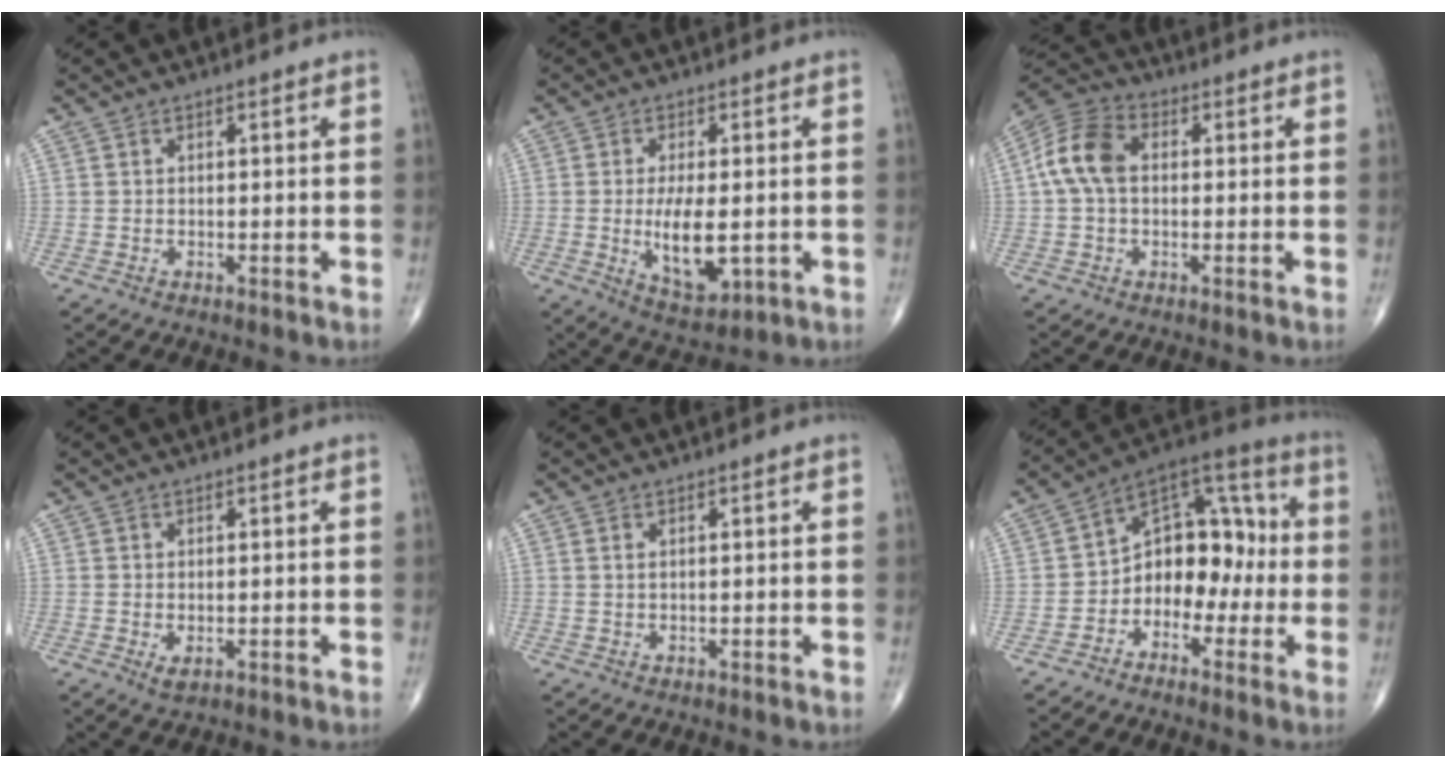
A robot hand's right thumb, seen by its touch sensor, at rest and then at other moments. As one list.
[{"total": 9.8, "force": [-1.2, 4.3, 8.7], "torque": [-0.139, -0.017, -0.012]}, {"total": 9.6, "force": [0.7, 6.4, 7.1], "torque": [-0.147, 0.029, 0.004]}, {"total": 1.8, "force": [-0.4, 0.9, 1.5], "torque": [-0.024, -0.005, -0.002]}, {"total": 0.8, "force": [0.3, 0.3, 0.6], "torque": [-0.014, 0.005, 0.008]}, {"total": 12.9, "force": [-2.4, 9.0, 8.9], "torque": [-0.092, 0.056, -0.055]}]